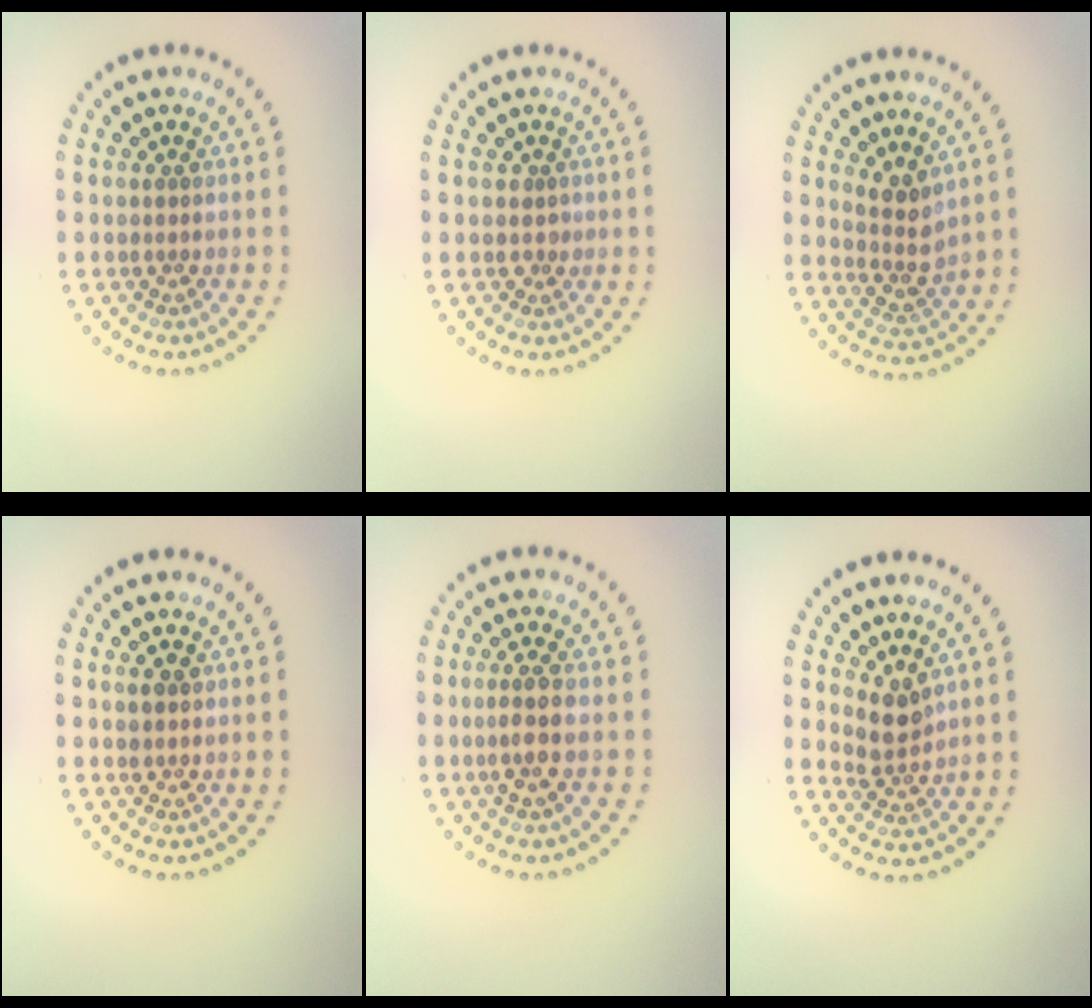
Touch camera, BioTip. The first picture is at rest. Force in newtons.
{"total": 0.7, "press": 0.4, "slide": 0.6}
{"total": 2.5, "press": 2.0, "slide": 1.5}
{"total": 1.1, "press": 1.0, "slide": 0.5}
{"total": 2.2, "press": 1.9, "slide": 1.1}
{"total": 2.4, "press": 1.8, "slide": 1.6}